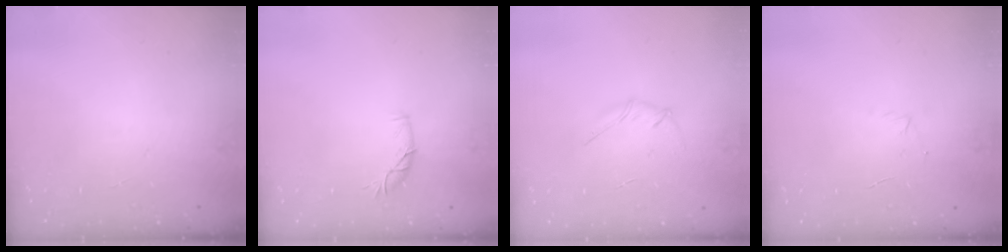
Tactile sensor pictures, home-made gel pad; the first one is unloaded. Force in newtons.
{"total": 6.1, "press": 6.1, "slide": 0.6}
{"total": 3.3, "press": 3.2, "slide": 0.9}
{"total": 3.2, "press": 3.1, "slide": 0.8}